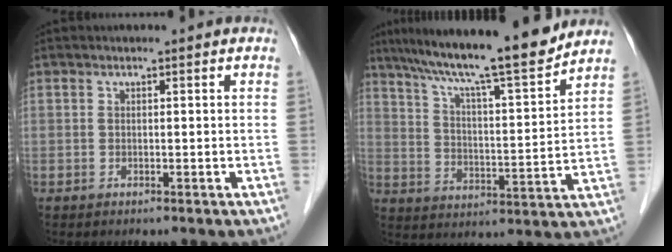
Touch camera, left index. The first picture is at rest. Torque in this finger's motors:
{"motor_torque": [1.08, -1.06, 0.69, 0.20]}